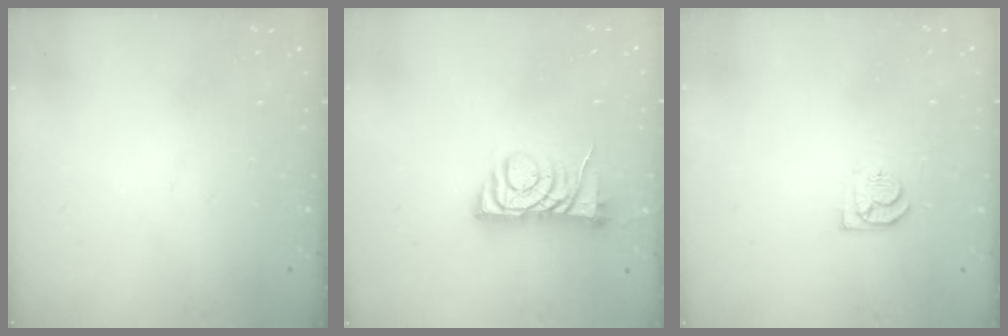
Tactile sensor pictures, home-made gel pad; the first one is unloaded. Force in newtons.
{"total": 7.2, "press": 7.1, "slide": 0.9}
{"total": 6.1, "press": 6.1, "slide": 0.4}